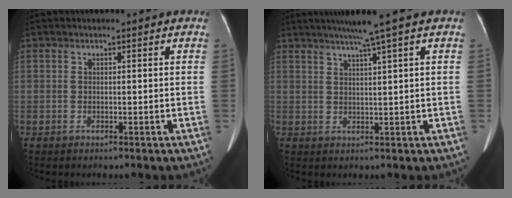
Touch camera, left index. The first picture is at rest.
{"total": 4.9, "force": [3.3, -1.4, 3.3], "torque": [-0.055, 0.009, 0.059]}